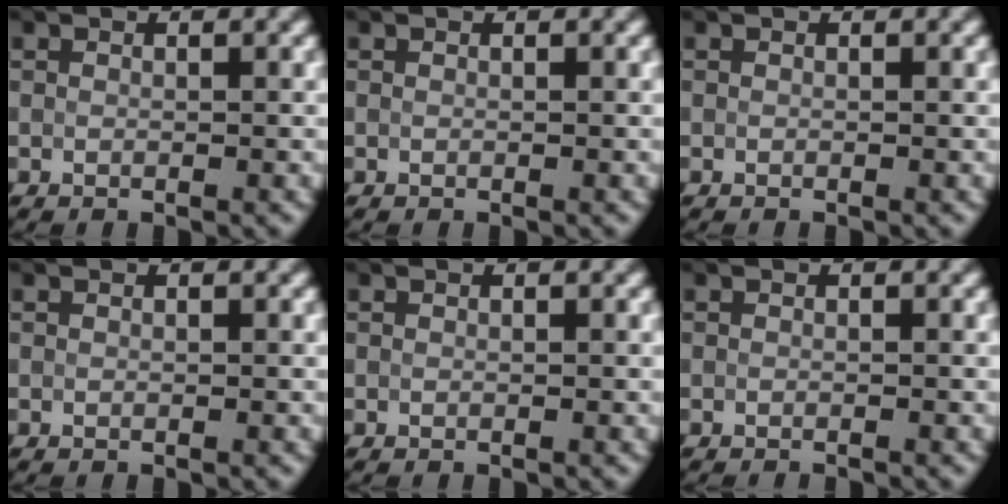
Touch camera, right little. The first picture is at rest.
{"total": 0.0}
{"total": 0.0}
{"total": 0.0}
{"total": 0.0}
{"total": 0.6, "force": [-0.5, 0.1, 0.3], "torque": [0.002, -0.002, -0.009]}